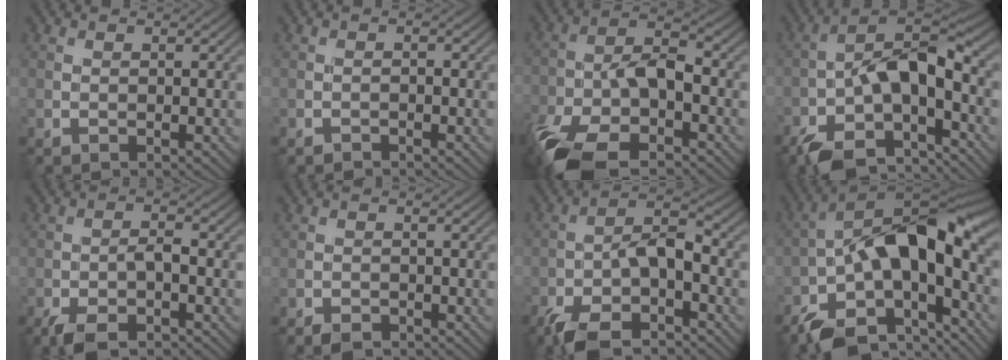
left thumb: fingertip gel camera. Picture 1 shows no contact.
{"total": 0.8, "force": [-0.8, 0.2, 0.3], "torque": [-0.004, 0.000, -0.016]}
{"total": 12.1, "force": [-6.6, 5.3, 8.6], "torque": [-0.178, -0.018, -0.131]}
{"total": 12.6, "force": [-5.6, 5.7, 9.7], "torque": [-0.174, -0.008, -0.112]}
{"total": 4.7, "force": [-2.7, 1.8, 3.5], "torque": [-0.066, -0.001, -0.056]}
{"total": 1.5, "force": [-1.3, 0.6, 0.6], "torque": [-0.008, -0.003, -0.025]}
{"total": 8.9, "force": [-4.9, 3.6, 6.6], "torque": [-0.120, -0.003, -0.095]}
{"total": 15.5, "force": [-5.7, 7.2, 12.5], "torque": [-0.197, -0.008, -0.109]}